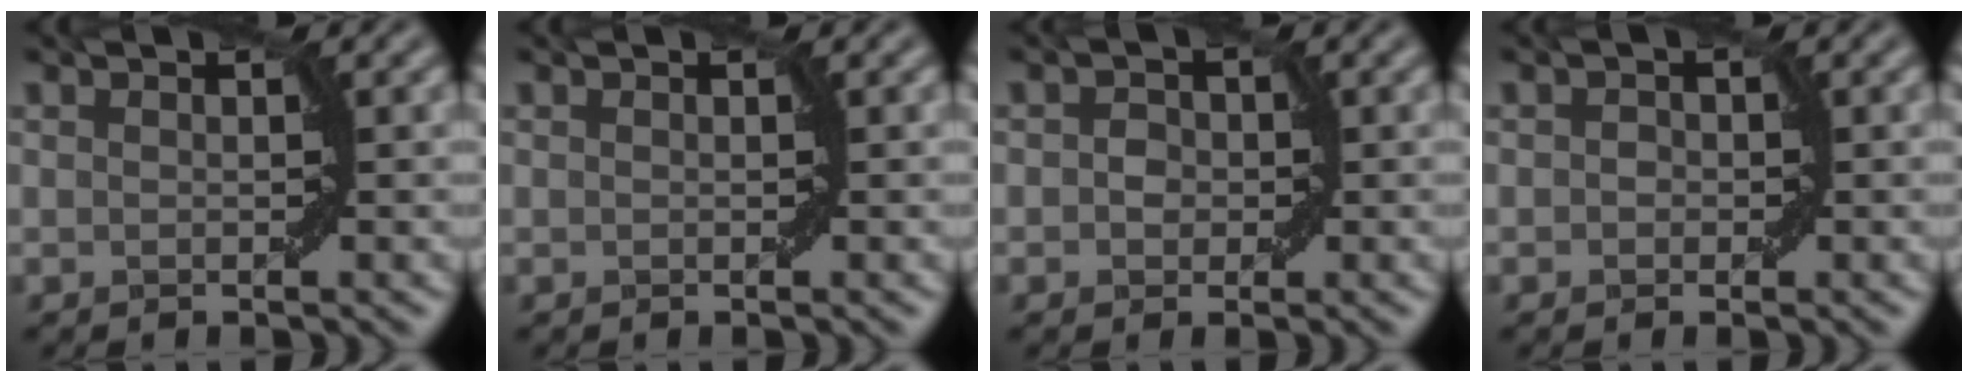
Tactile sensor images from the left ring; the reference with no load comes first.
{"total": 0.0}
{"total": 1.7, "force": [0.0, 1.5, 0.8], "torque": [-0.006, 0.005, -0.011]}
{"total": 0.9, "force": [0.0, 0.9, 0.3], "torque": [0.000, 0.001, -0.005]}